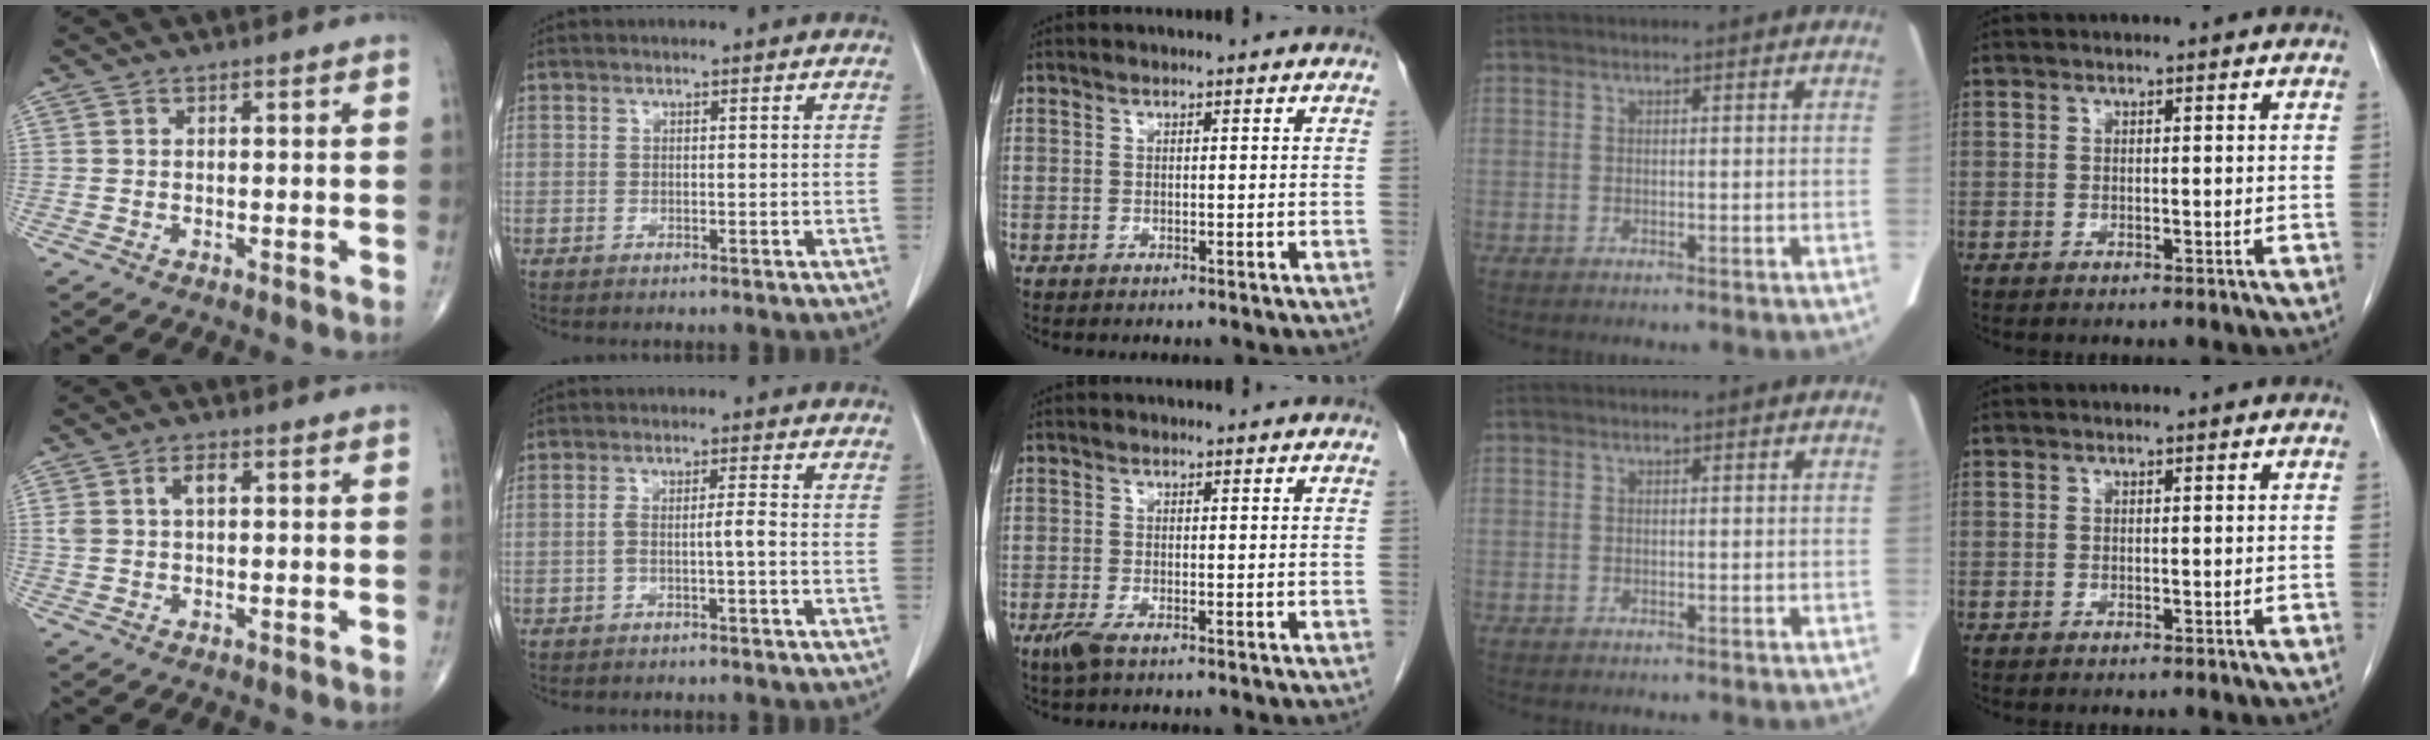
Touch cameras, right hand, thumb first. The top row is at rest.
{"thumb": {"total": 4.1, "force": [1.1, 2.2, 3.2], "torque": [-0.069, 0.012, 0.023]}, "index": {"total": 3.1, "force": [-1.1, 0.3, 2.9], "torque": [-0.057, 0.015, -0.015]}, "middle": {"total": 2.2, "force": [-1.3, 0.5, 1.7], "torque": [-0.040, -0.006, -0.027]}}